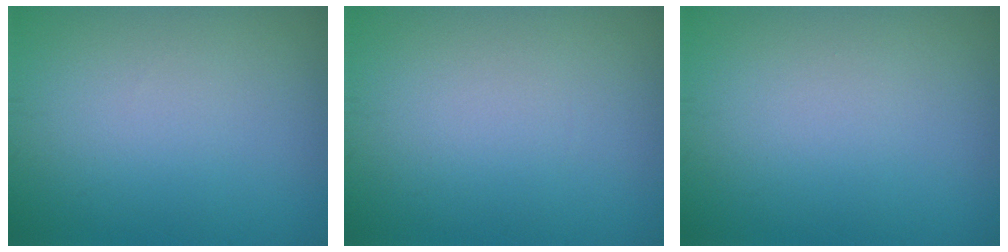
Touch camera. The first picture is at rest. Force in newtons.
{"total": 0.0}
{"total": 0.0}